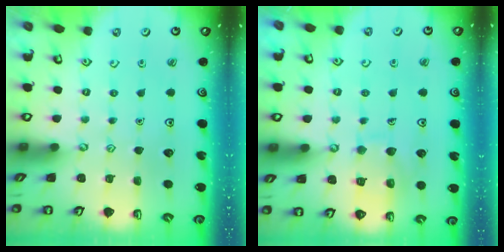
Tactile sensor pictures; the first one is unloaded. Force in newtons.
{"total": 9.1, "press": 9.0, "slide": 0.9}